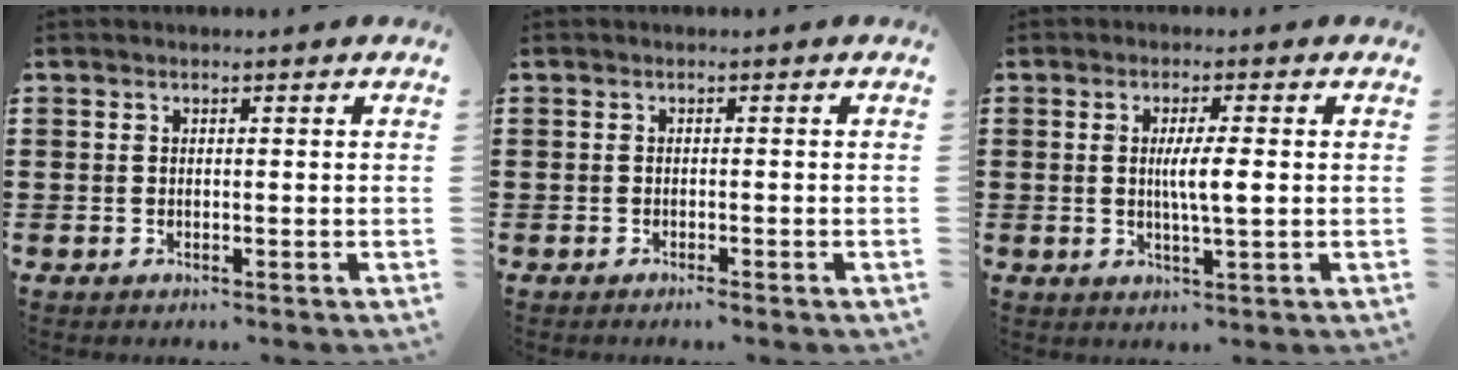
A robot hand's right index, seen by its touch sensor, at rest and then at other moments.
{"total": 0.6, "force": [-0.6, -0.1, 0.3], "torque": [-0.008, -0.004, -0.011]}
{"total": 4.3, "force": [0.2, 0.3, 4.3], "torque": [-0.078, -0.005, 0.001]}